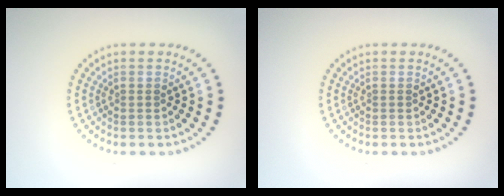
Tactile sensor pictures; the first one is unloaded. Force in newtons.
{"total": 0.0}